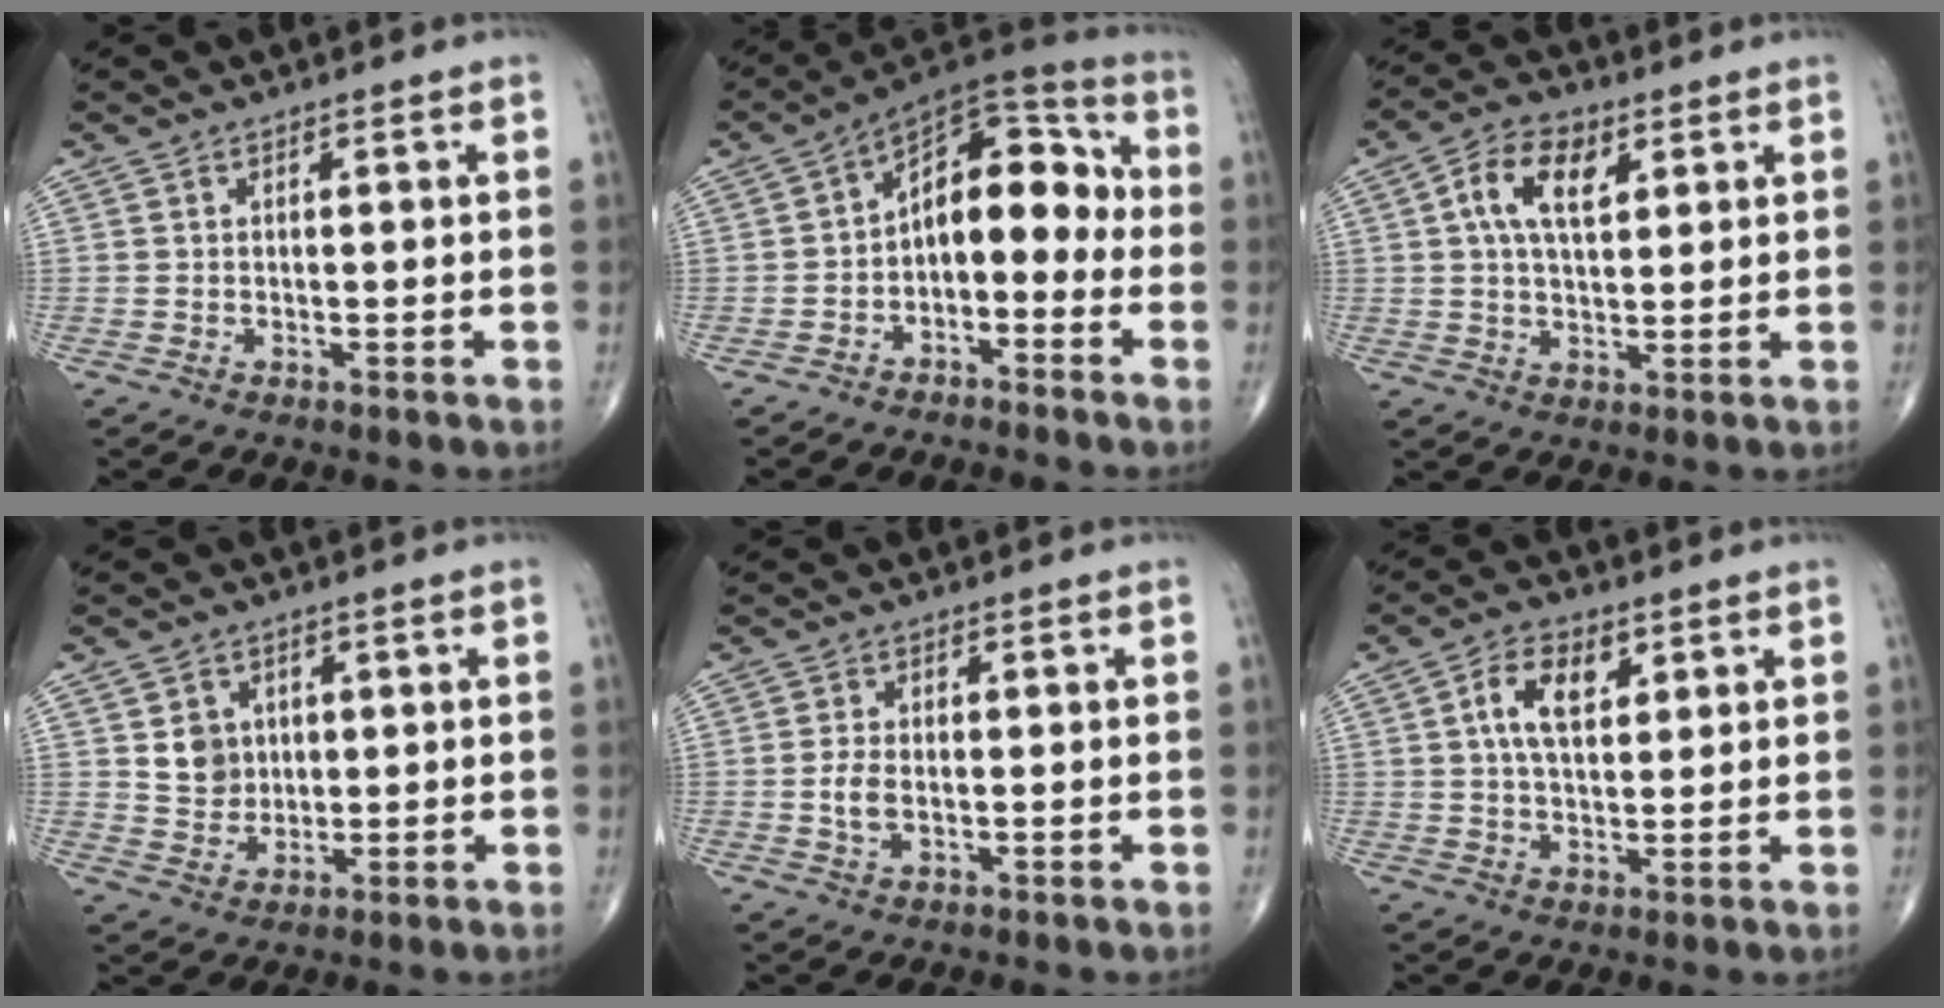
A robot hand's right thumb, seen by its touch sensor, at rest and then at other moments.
{"total": 12.9, "force": [-2.2, 7.7, 10.1], "torque": [-0.114, 0.060, -0.047]}
{"total": 9.2, "force": [3.1, 5.1, 7.0], "torque": [-0.116, 0.001, 0.050]}
{"total": 5.4, "force": [1.4, 4.7, 2.3], "torque": [-0.016, -0.008, 0.029]}
{"total": 3.2, "force": [-0.4, 1.7, 2.6], "torque": [-0.055, -0.001, -0.009]}
{"total": 7.6, "force": [2.7, 4.2, 5.8], "torque": [-0.094, -0.003, 0.046]}